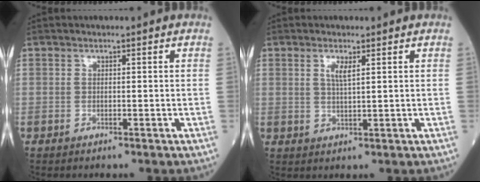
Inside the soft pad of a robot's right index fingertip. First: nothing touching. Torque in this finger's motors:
{"motor_torque": [0.23, -0.05, 0.19, 0.05]}